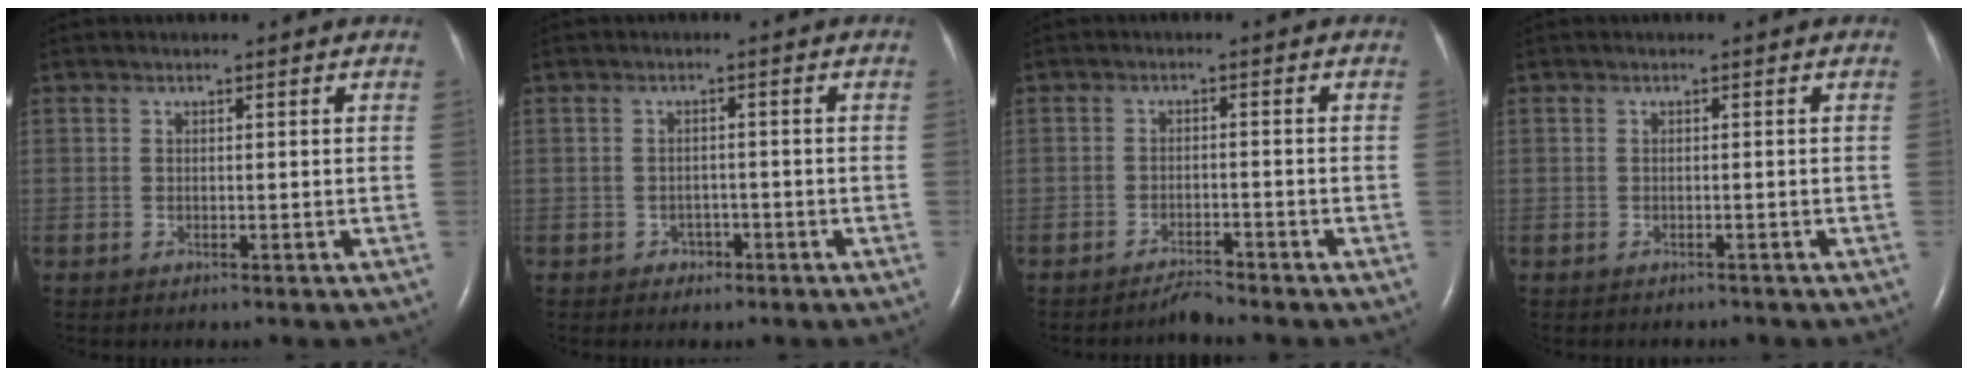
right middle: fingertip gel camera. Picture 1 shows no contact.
{"total": 1.6, "force": [-1.0, 1.3, 0.3], "torque": [-0.002, 0.006, -0.014]}
{"total": 2.2, "force": [-2.2, -0.2, 0.3], "torque": [-0.005, -0.009, -0.037]}
{"total": 1.2, "force": [-1.1, 0.5, 0.0], "torque": [-0.006, -0.001, -0.016]}